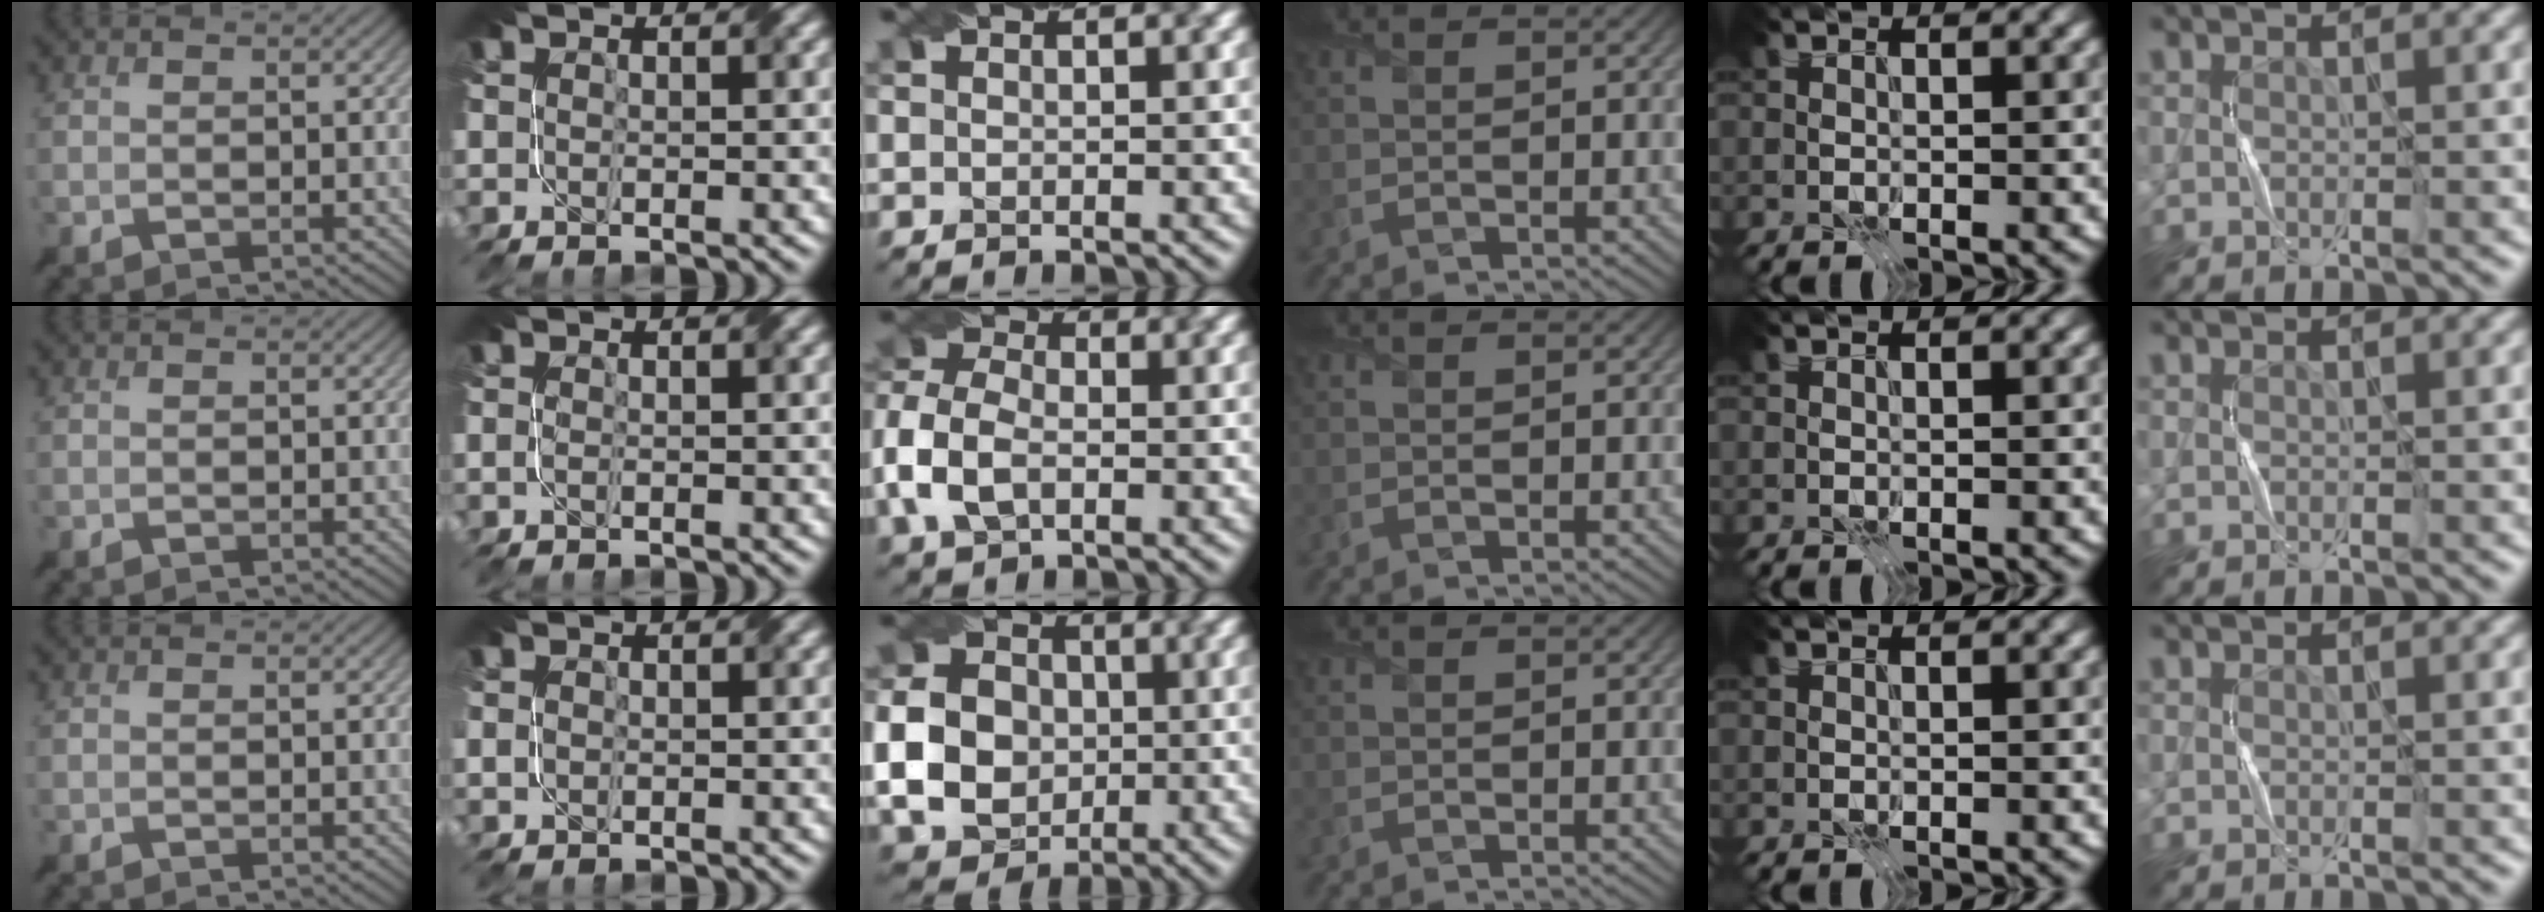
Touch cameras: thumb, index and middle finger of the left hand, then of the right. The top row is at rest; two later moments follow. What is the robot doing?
{"motion": "fold", "object": "coffee filter"}